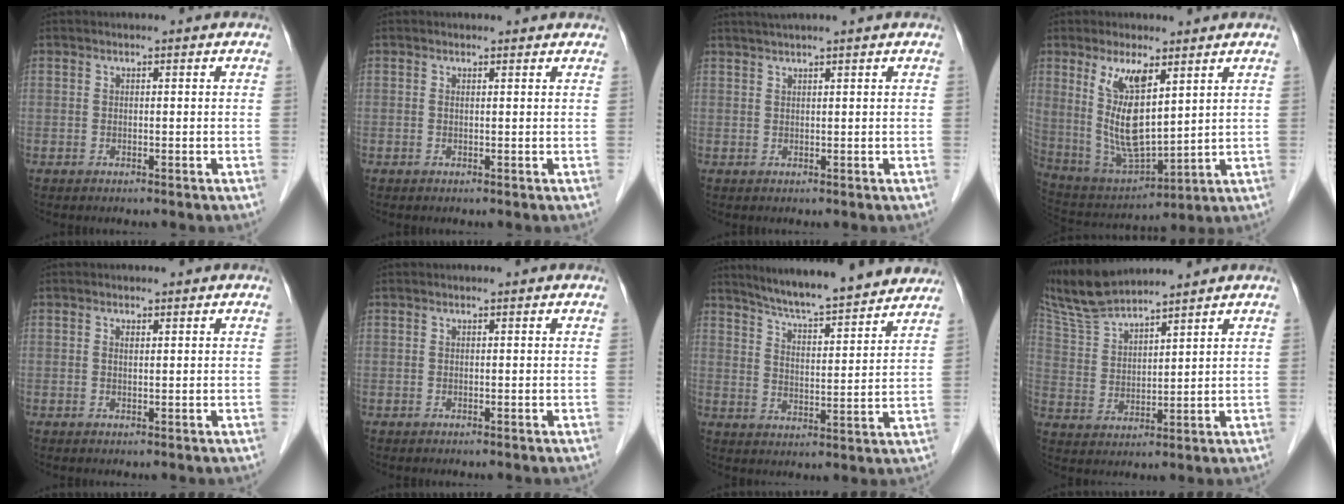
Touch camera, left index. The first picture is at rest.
{"total": 1.2, "force": [1.0, 0.5, 0.3], "torque": [-0.013, 0.006, 0.006]}
{"total": 3.4, "force": [2.9, -0.6, 1.7], "torque": [-0.018, 0.029, 0.051]}
{"total": 11.4, "force": [4.6, 3.2, 9.9], "torque": [-0.206, -0.011, 0.101]}
{"total": 0.7, "force": [0.3, 0.3, 0.5], "torque": [-0.014, -0.002, 0.004]}
{"total": 0.0}
{"total": 17.3, "force": [15.6, 1.1, 7.3], "torque": [-0.112, 0.003, 0.217]}
{"total": 9.4, "force": [8.8, 0.2, 3.4], "torque": [-0.089, 0.017, 0.182]}